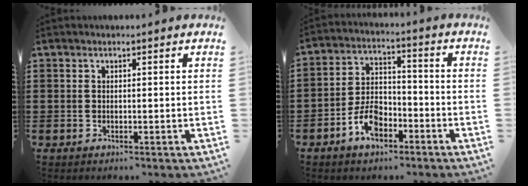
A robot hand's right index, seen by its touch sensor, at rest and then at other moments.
{"total": 7.0, "force": [-3.9, 4.0, 4.3], "torque": [-0.096, 0.012, -0.077]}